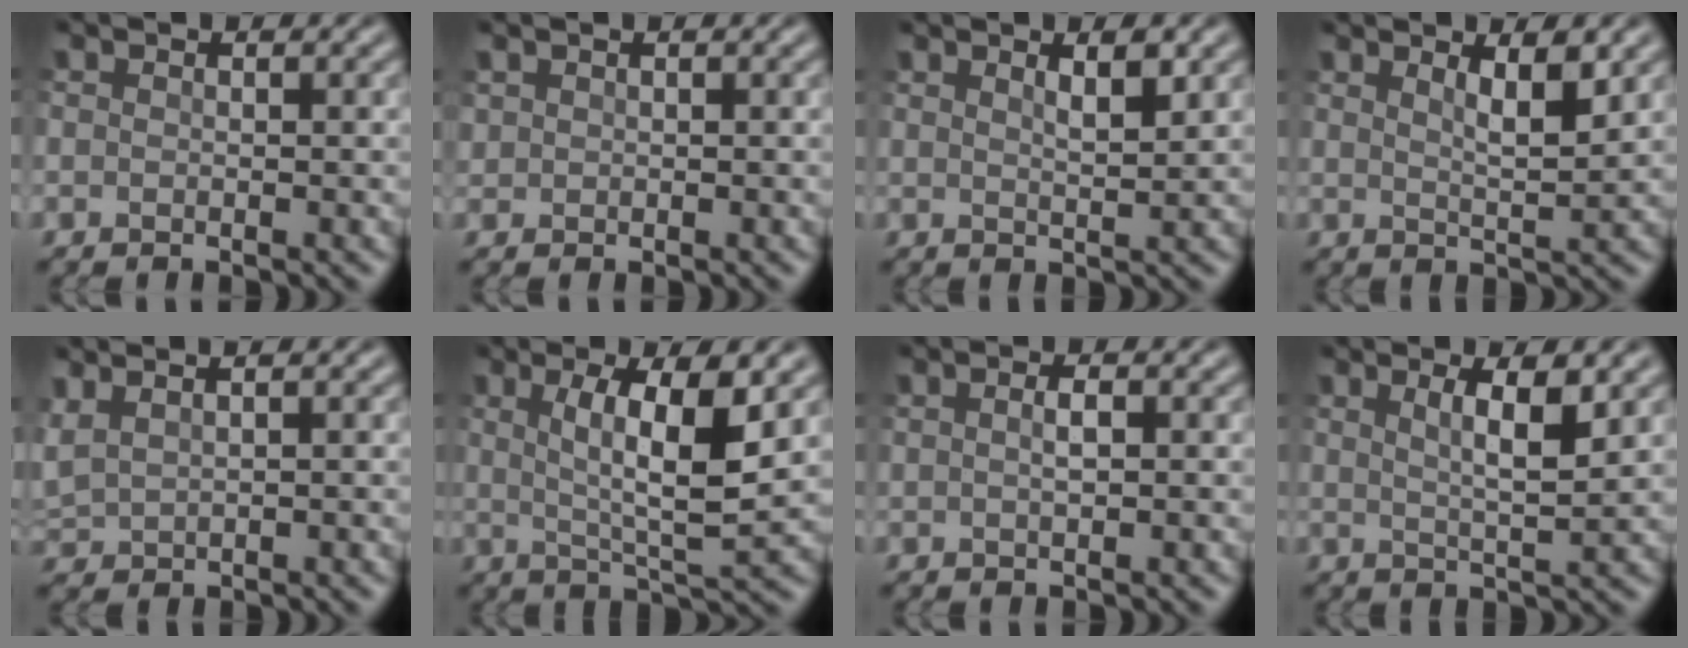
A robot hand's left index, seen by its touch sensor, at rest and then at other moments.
{"total": 0.6, "force": [0.4, 0.5, 0.0], "torque": [-0.004, -0.003, 0.011]}
{"total": 2.4, "force": [1.4, 0.6, 1.9], "torque": [-0.027, -0.001, 0.021]}
{"total": 3.2, "force": [1.8, 0.8, 2.5], "torque": [-0.038, -0.005, 0.028]}
{"total": 2.1, "force": [1.3, 0.8, 1.4], "torque": [-0.048, 0.012, 0.035]}
{"total": 6.9, "force": [1.9, 1.7, 6.4], "torque": [-0.108, -0.011, 0.035]}
{"total": 1.4, "force": [0.3, 0.5, 1.2], "torque": [-0.030, -0.002, 0.007]}
{"total": 3.9, "force": [1.7, 0.8, 3.4], "torque": [-0.054, -0.005, 0.028]}